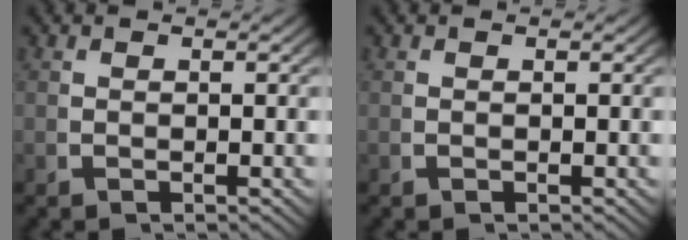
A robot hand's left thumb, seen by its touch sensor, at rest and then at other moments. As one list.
[{"total": 0.0}]